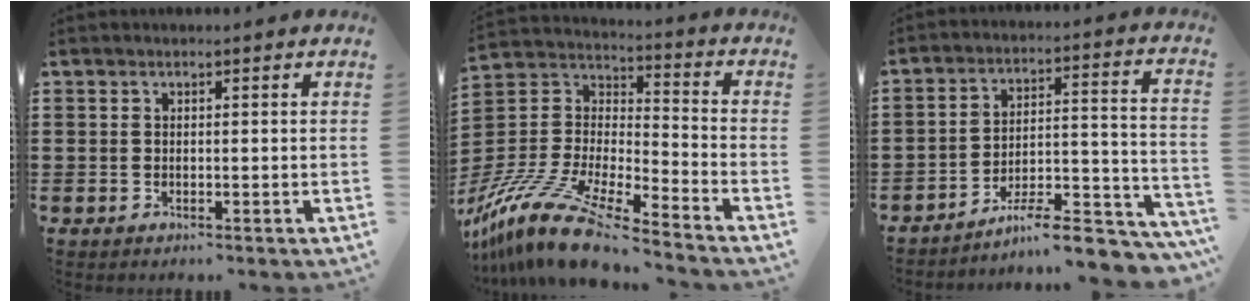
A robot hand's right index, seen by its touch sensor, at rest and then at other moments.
{"total": 14.9, "force": [-12.7, 2.1, 7.5], "torque": [-0.172, 0.025, -0.252]}
{"total": 9.4, "force": [-7.9, 1.7, 4.8], "torque": [-0.059, 0.022, -0.146]}